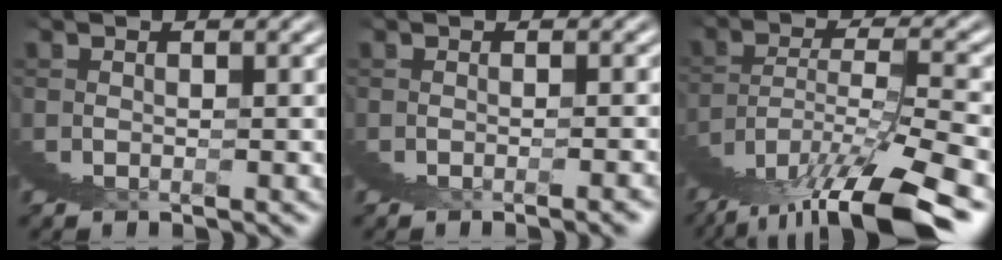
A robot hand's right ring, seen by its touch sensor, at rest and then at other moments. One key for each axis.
{"total": 1.1, "fx": 0.2, "fy": -1.0, "fz": -0.3, "tx": 0.013, "ty": 0.008, "tz": 0.002}
{"total": 8.5, "fx": 1.4, "fy": 4.0, "fz": 7.4, "tx": -0.124, "ty": 0.021, "tz": 0.016}